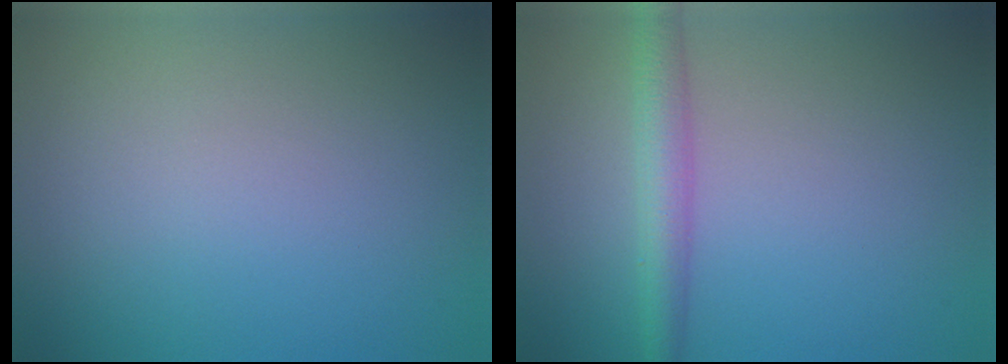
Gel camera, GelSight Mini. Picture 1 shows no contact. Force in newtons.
{"total": 3.1, "press": 3.1, "slide": 0.1}